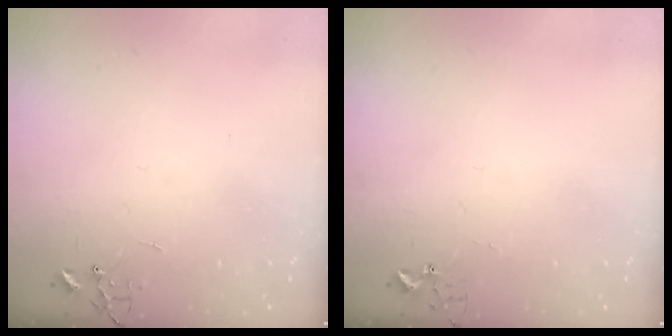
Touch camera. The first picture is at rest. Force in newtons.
{"total": 2.7, "press": 2.7, "slide": 0.3}